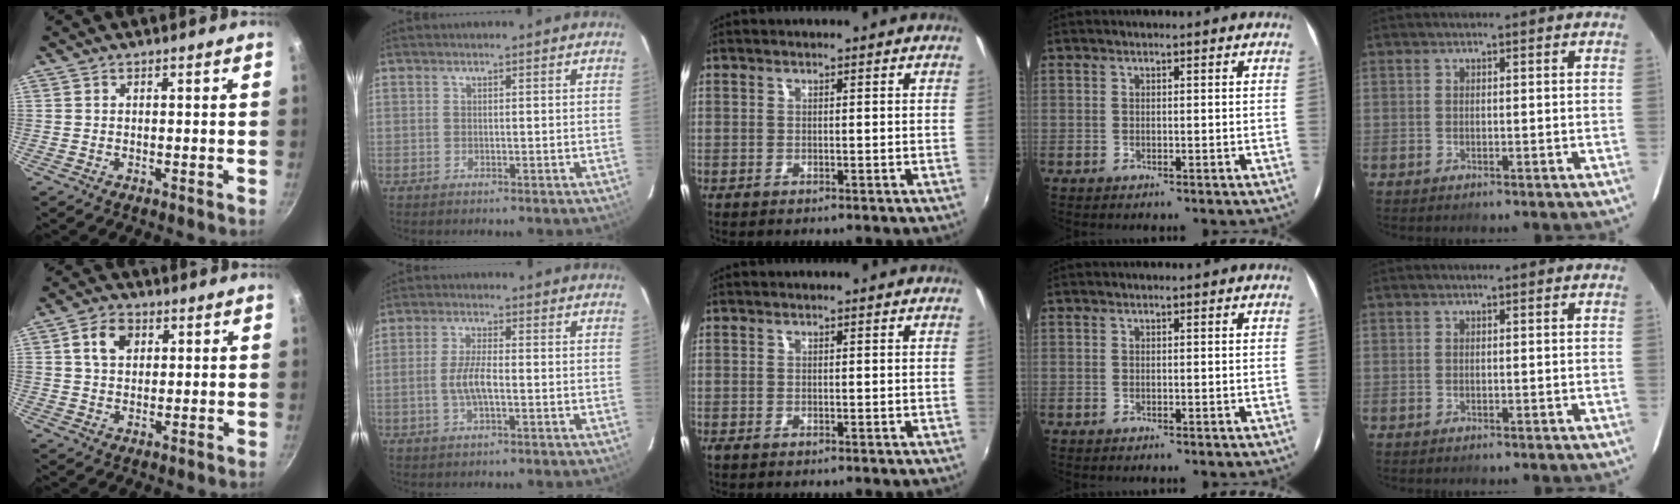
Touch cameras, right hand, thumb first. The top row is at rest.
{"thumb": {"total": 6.3, "force": [2.0, 4.7, 3.8], "torque": [-0.049, 0.005, 0.029]}, "index": {"total": 5.1, "force": [-1.1, 1.4, 4.8], "torque": [-0.097, 0.000, -0.021]}}